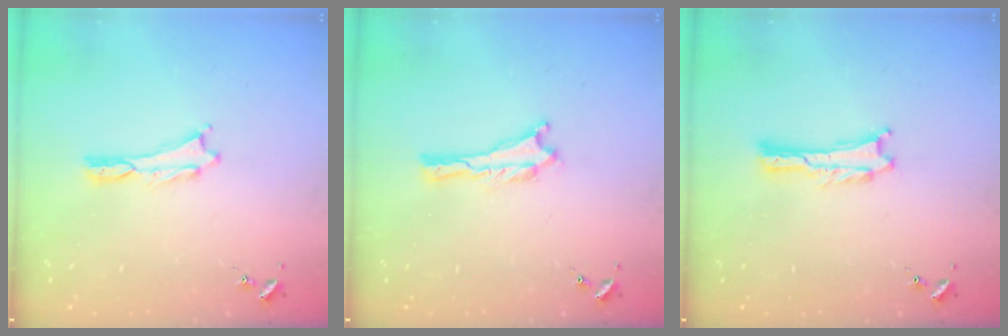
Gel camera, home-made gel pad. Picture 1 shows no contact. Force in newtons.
{"total": 0.0}
{"total": 0.0}